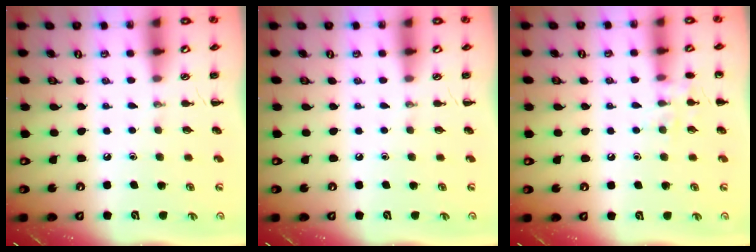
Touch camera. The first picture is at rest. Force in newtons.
{"total": 0.0}
{"total": 7.4, "press": 7.4, "slide": 0.9}